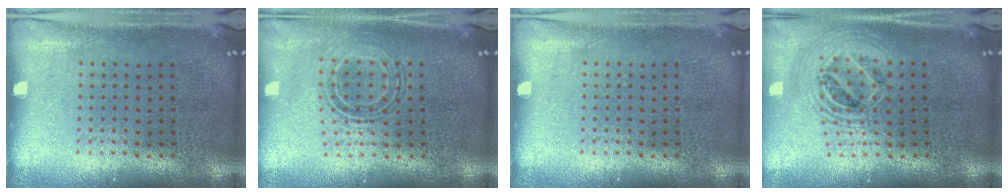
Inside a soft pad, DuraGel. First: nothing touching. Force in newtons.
{"total": 0.8, "press": 0.8, "slide": 0.2}
{"total": 0.0}
{"total": 2.2, "press": 1.7, "slide": 1.4}